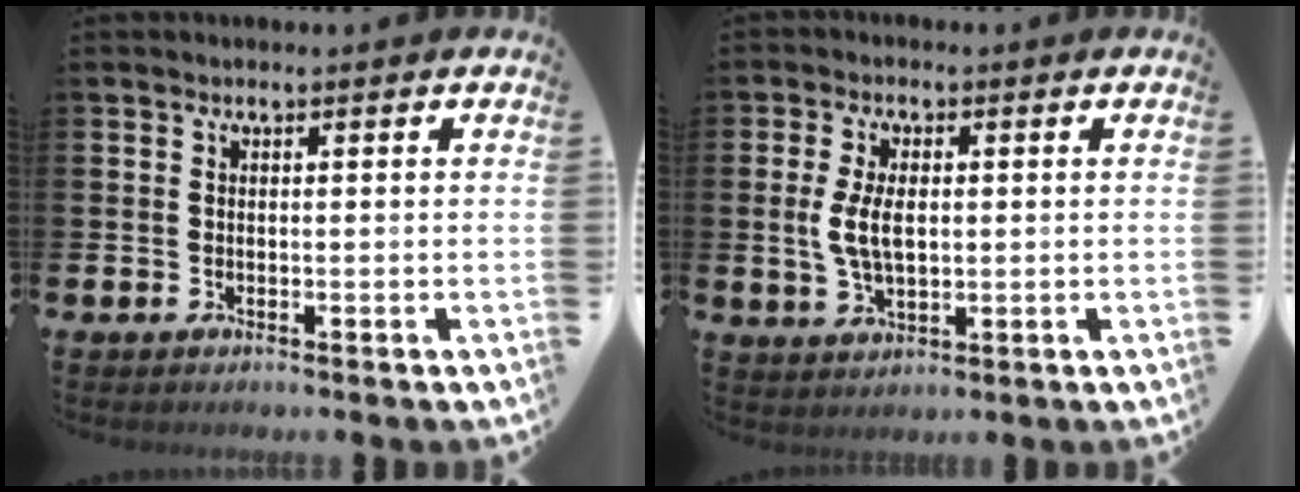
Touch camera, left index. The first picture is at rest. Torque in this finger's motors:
{"motor_torque": [0.26, 0.04, 0.24, 0.21]}